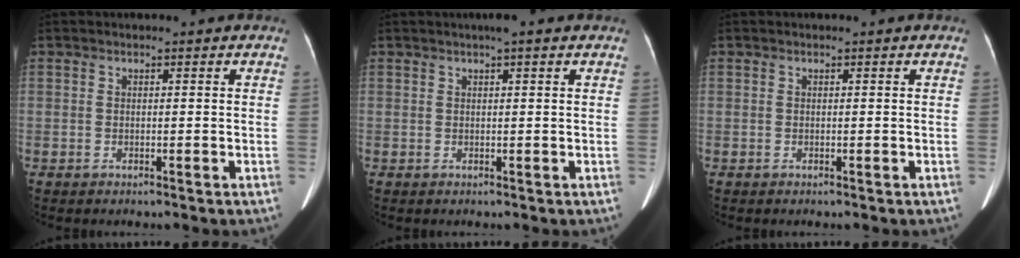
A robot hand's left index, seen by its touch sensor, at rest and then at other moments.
{"total": 2.2, "force": [1.5, 0.1, 1.6], "torque": [-0.025, 0.014, 0.020]}
{"total": 0.0}